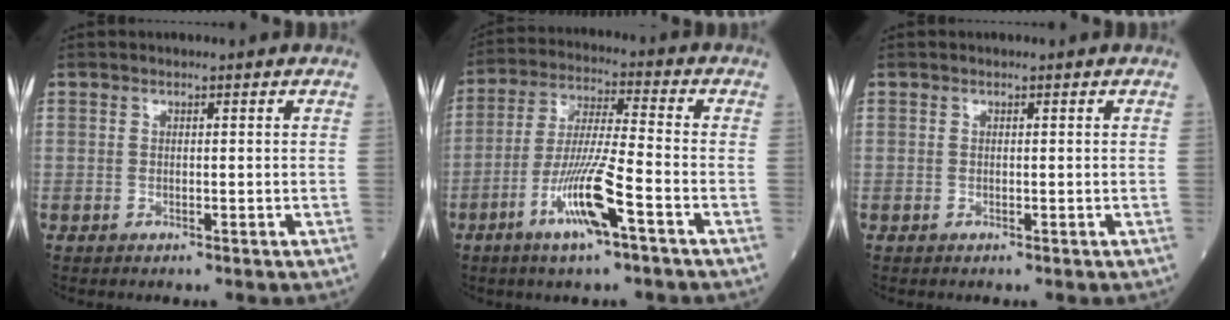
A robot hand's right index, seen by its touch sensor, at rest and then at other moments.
{"total": 11.0, "force": [-5.1, 0.3, 9.7], "torque": [-0.189, -0.010, -0.097]}
{"total": 0.0}